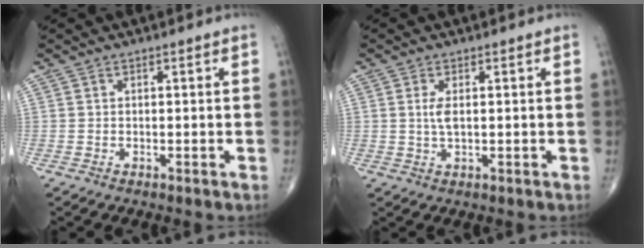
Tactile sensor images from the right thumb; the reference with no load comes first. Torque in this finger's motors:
{"motor_torque": [-0.30, 0.08, -0.14, -0.13, 0.02]}